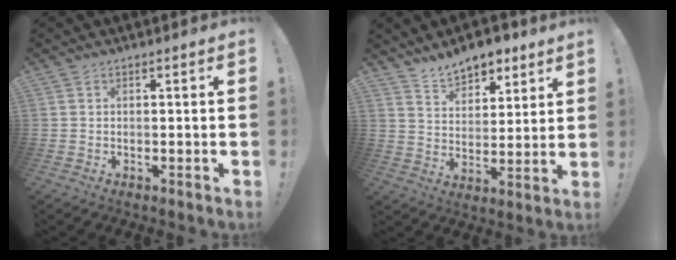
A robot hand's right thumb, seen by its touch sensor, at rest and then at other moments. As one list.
[{"total": 9.7, "force": [8.2, 4.2, 2.8], "torque": [-0.051, -0.054, 0.157]}]